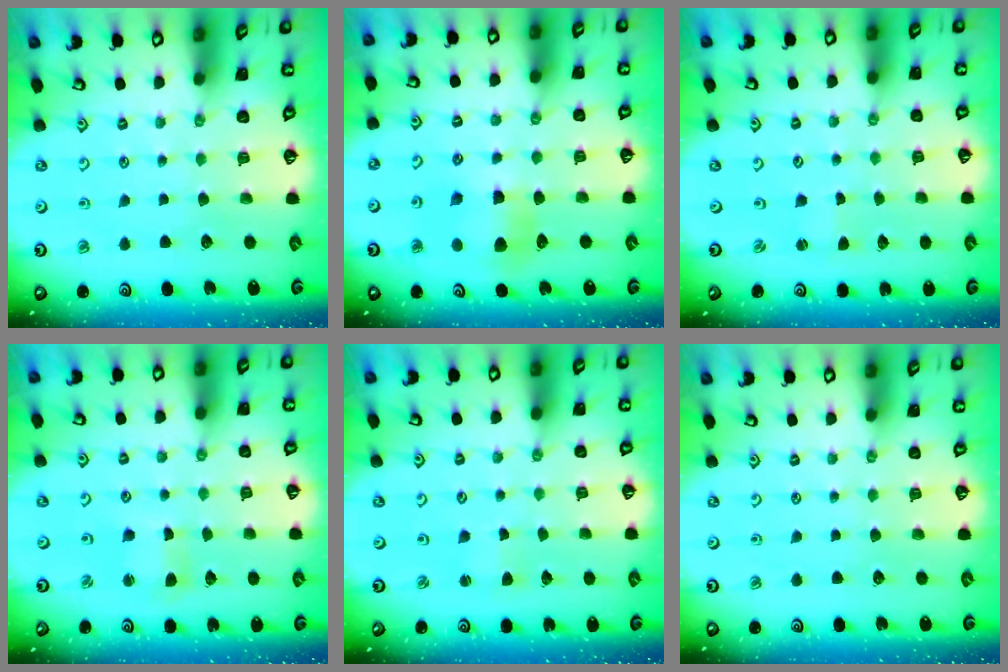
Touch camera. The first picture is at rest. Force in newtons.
{"total": 7.2, "press": 7.2, "slide": 0.8}
{"total": 1.0, "press": 1.0, "slide": 0.2}
{"total": 3.3, "press": 3.2, "slide": 0.4}
{"total": 2.2, "press": 2.2, "slide": 0.3}
{"total": 0.0}